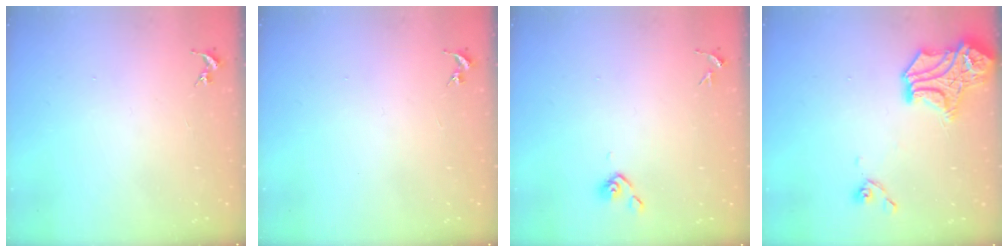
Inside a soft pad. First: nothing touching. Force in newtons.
{"total": 0.0}
{"total": 4.3, "press": 4.1, "slide": 1.3}
{"total": 17.1, "press": 17.0, "slide": 1.5}